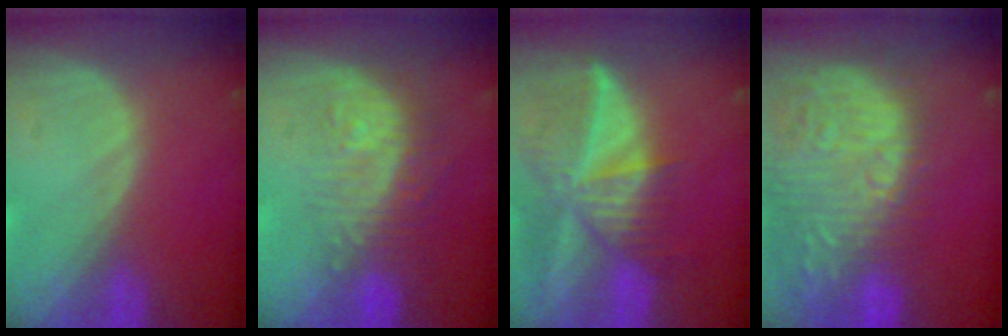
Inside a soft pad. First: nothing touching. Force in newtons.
{"total": 9.5, "press": 8.2, "slide": 4.9}
{"total": 9.5, "press": 8.3, "slide": 4.6}
{"total": 15.7, "press": 12.9, "slide": 9.0}